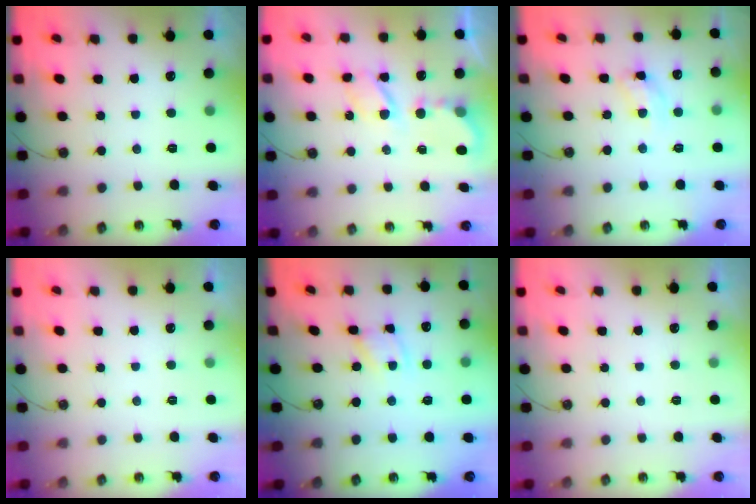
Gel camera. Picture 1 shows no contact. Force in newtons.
{"total": 5.9, "press": 5.9, "slide": 0.3}
{"total": 9.4, "press": 9.4, "slide": 0.7}
{"total": 0.0}
{"total": 2.4, "press": 2.4, "slide": 0.1}
{"total": 0.0}